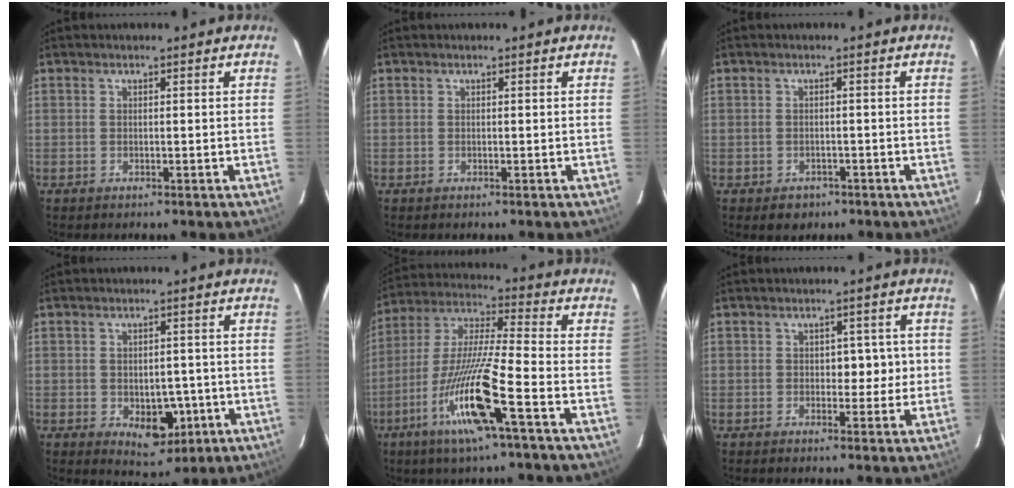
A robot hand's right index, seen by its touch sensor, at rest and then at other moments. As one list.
[{"total": 0.0}, {"total": 2.6, "force": [-1.5, 2.0, 0.6], "torque": [-0.008, 0.005, -0.014]}, {"total": 6.6, "force": [-1.9, 4.0, 4.8], "torque": [-0.057, 0.001, -0.016]}, {"total": 15.9, "force": [-6.9, 0.2, 14.3], "torque": [-0.291, -0.017, -0.133]}, {"total": 3.9, "force": [0.1, 2.7, 2.9], "torque": [-0.023, 0.015, 0.005]}]